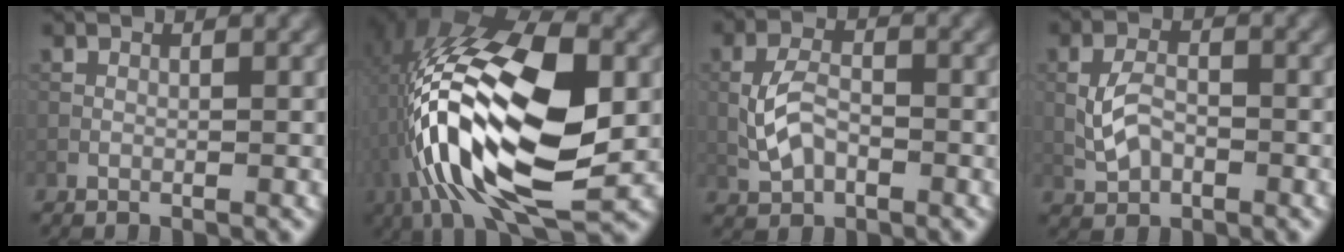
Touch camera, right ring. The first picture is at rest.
{"total": 15.9, "force": [-2.6, 6.8, 14.1], "torque": [-0.276, 0.021, -0.045]}
{"total": 3.0, "force": [-0.7, 1.8, 2.3], "torque": [-0.052, 0.004, -0.013]}
{"total": 2.6, "force": [-0.5, 1.7, 2.0], "torque": [-0.047, 0.003, -0.007]}